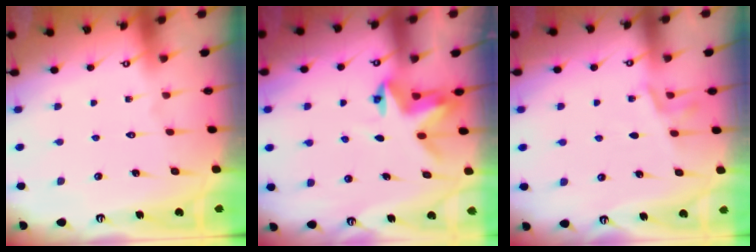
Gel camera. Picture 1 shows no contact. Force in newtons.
{"total": 3.9, "press": 3.9, "slide": 0.4}
{"total": 5.8, "press": 5.5, "slide": 2.0}